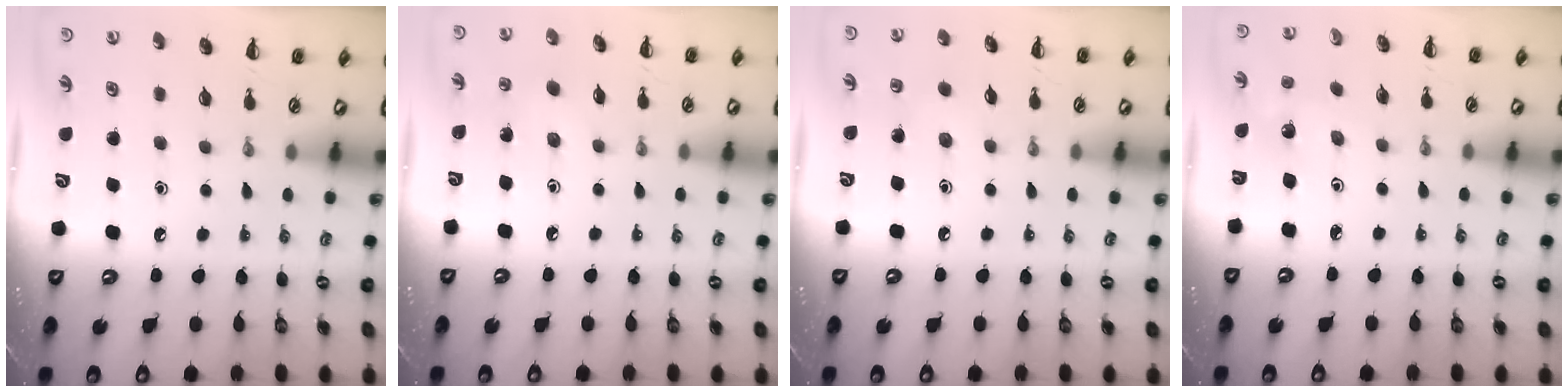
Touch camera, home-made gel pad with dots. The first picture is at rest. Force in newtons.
{"total": 2.6, "press": 2.5, "slide": 0.7}
{"total": 3.8, "press": 3.6, "slide": 1.1}
{"total": 1.4, "press": 1.2, "slide": 0.6}